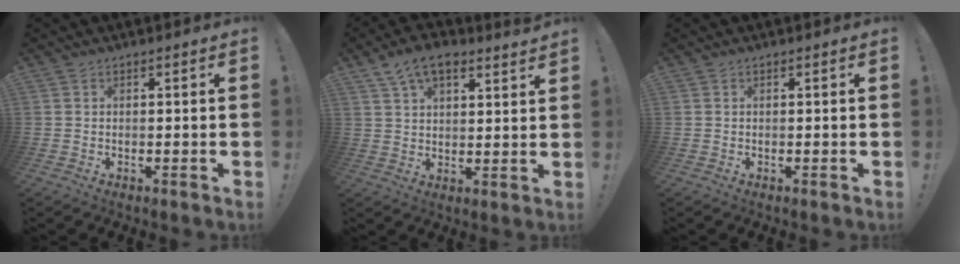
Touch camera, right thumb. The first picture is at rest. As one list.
[{"total": 8.6, "force": [5.5, 4.0, 5.2], "torque": [-0.088, -0.017, 0.103]}, {"total": 0.0}]